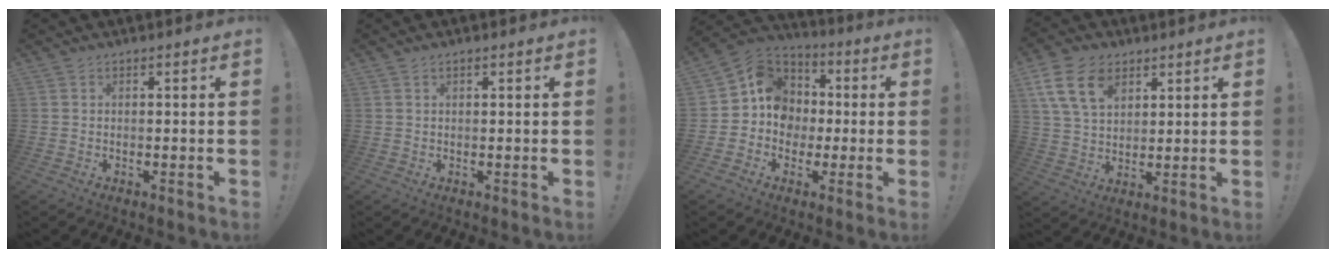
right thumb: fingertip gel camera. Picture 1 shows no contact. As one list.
[{"total": 0.6, "force": [0.4, 0.2, 0.4], "torque": [-0.006, 0.001, 0.006]}, {"total": 12.0, "force": [0.2, 11.3, 4.2], "torque": [-0.057, 0.015, 0.018]}, {"total": 13.4, "force": [6.7, 9.1, 7.3], "torque": [-0.136, -0.017, 0.131]}]